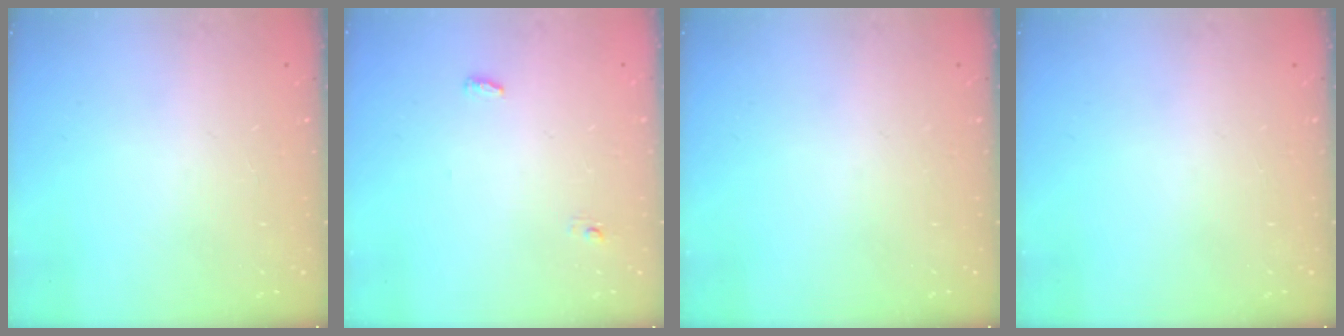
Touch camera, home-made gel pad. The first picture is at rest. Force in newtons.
{"total": 3.6, "press": 3.4, "slide": 1.0}
{"total": 0.0}
{"total": 0.0}